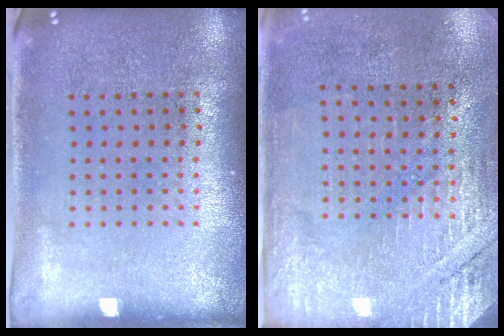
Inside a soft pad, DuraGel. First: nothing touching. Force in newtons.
{"total": 2.7, "press": 2.5, "slide": 1.1}